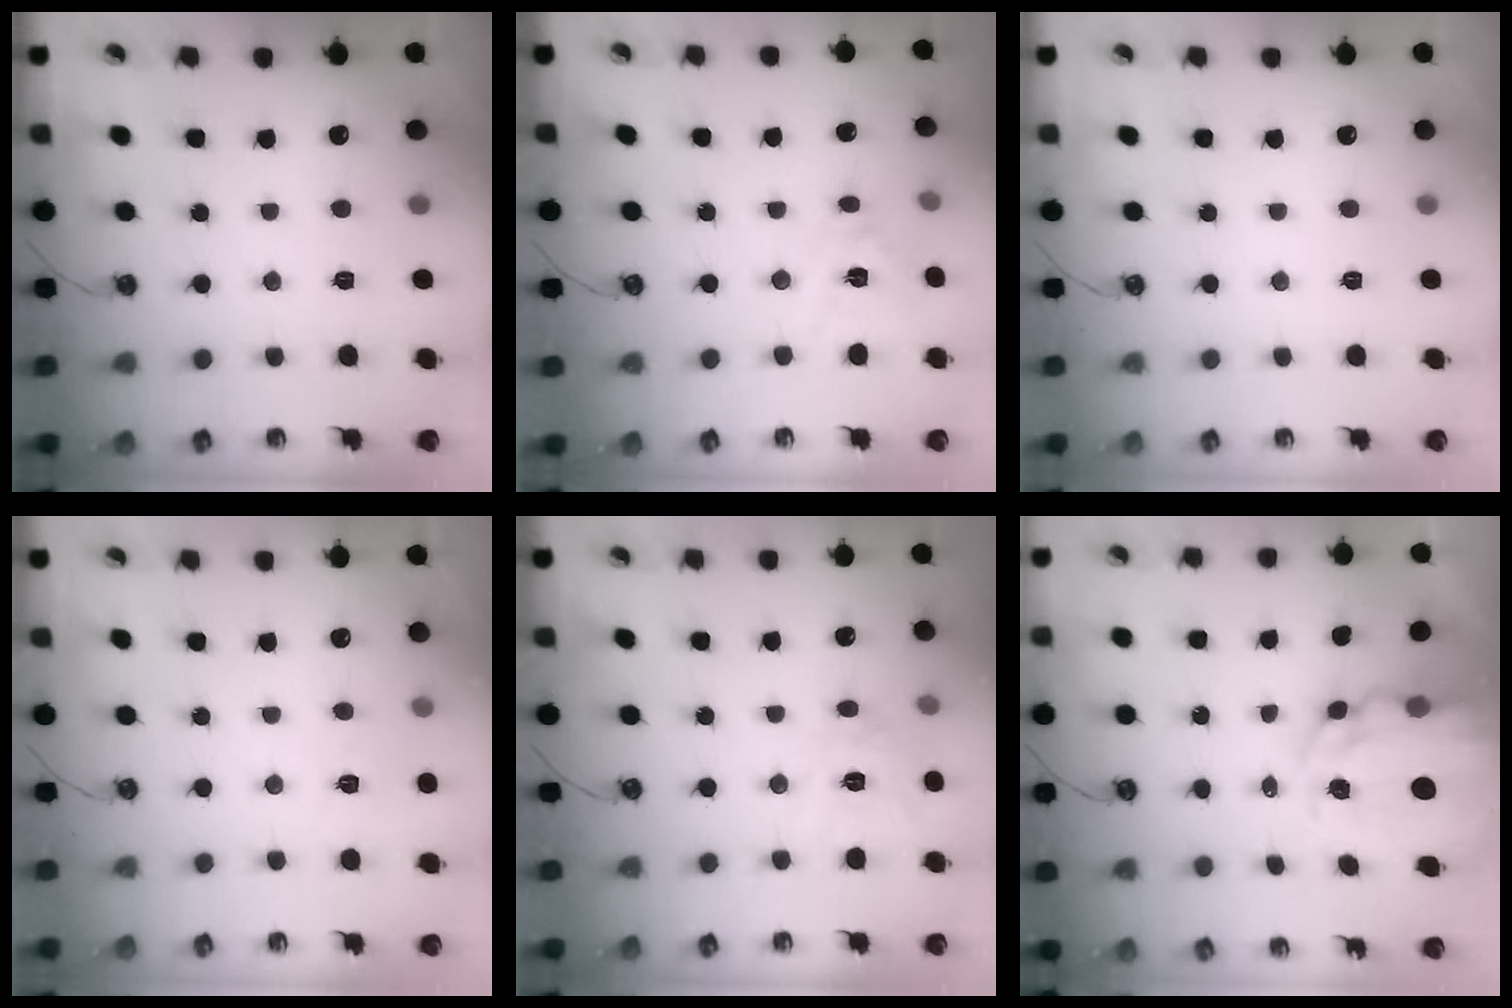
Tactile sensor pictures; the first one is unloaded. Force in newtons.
{"total": 10.1, "press": 10.0, "slide": 0.7}
{"total": 0.0}
{"total": 6.5, "press": 6.5, "slide": 0.5}
{"total": 10.3, "press": 10.3, "slide": 0.6}
{"total": 11.9, "press": 11.8, "slide": 1.1}